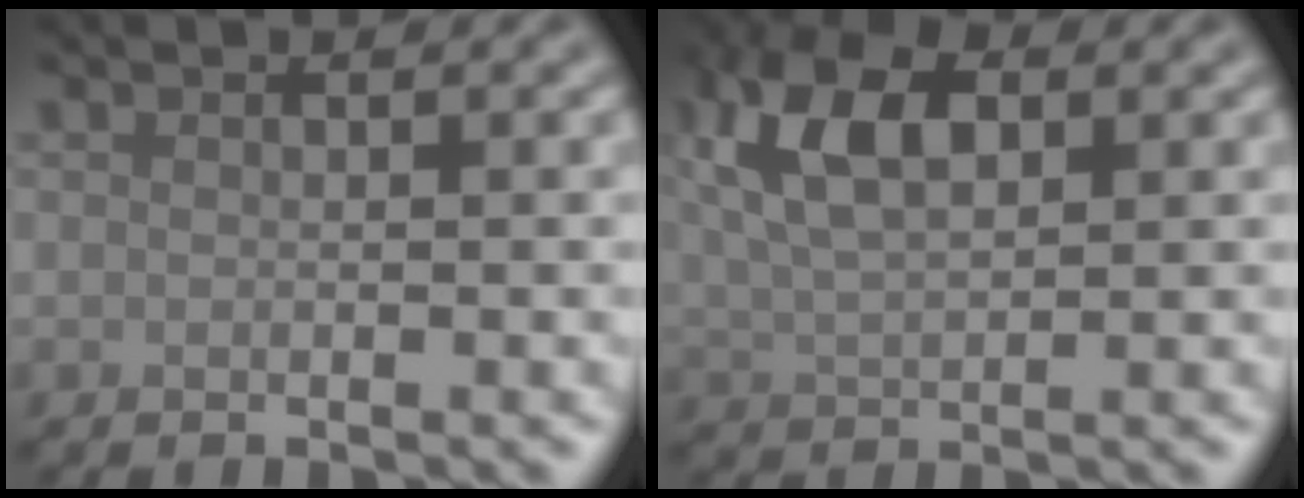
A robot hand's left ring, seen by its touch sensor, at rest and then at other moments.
{"total": 7.6, "force": [2.3, 4.2, 5.9], "torque": [-0.134, 0.020, 0.038]}